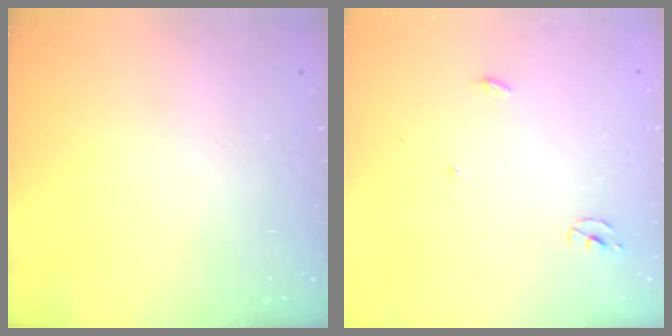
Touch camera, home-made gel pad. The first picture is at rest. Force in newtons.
{"total": 2.3, "press": 2.3, "slide": 0.2}